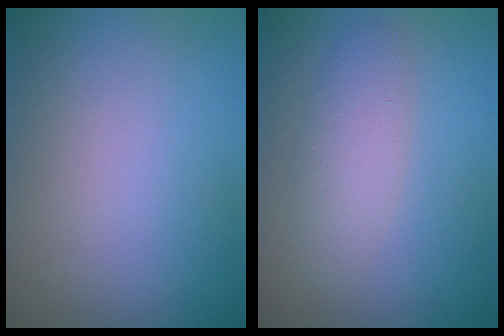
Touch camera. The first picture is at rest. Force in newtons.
{"total": 2.8, "press": 2.8, "slide": 0.1}